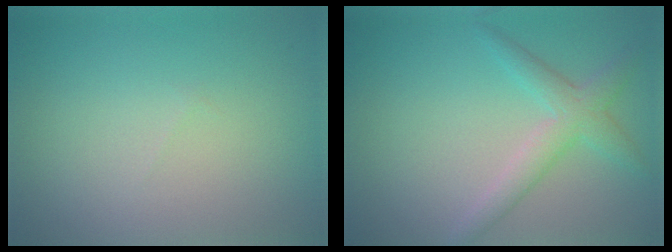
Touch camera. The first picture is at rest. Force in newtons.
{"total": 2.9, "press": 2.9, "slide": 0.2}